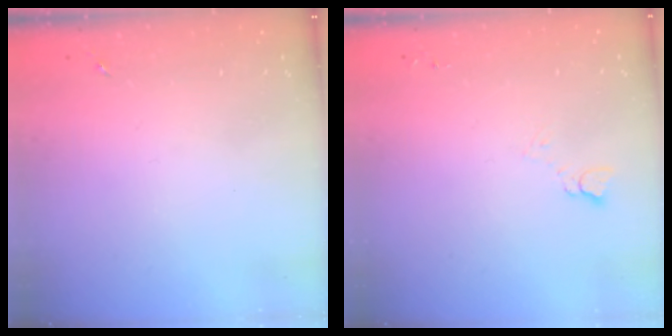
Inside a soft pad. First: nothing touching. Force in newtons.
{"total": 3.8, "press": 3.8, "slide": 0.3}